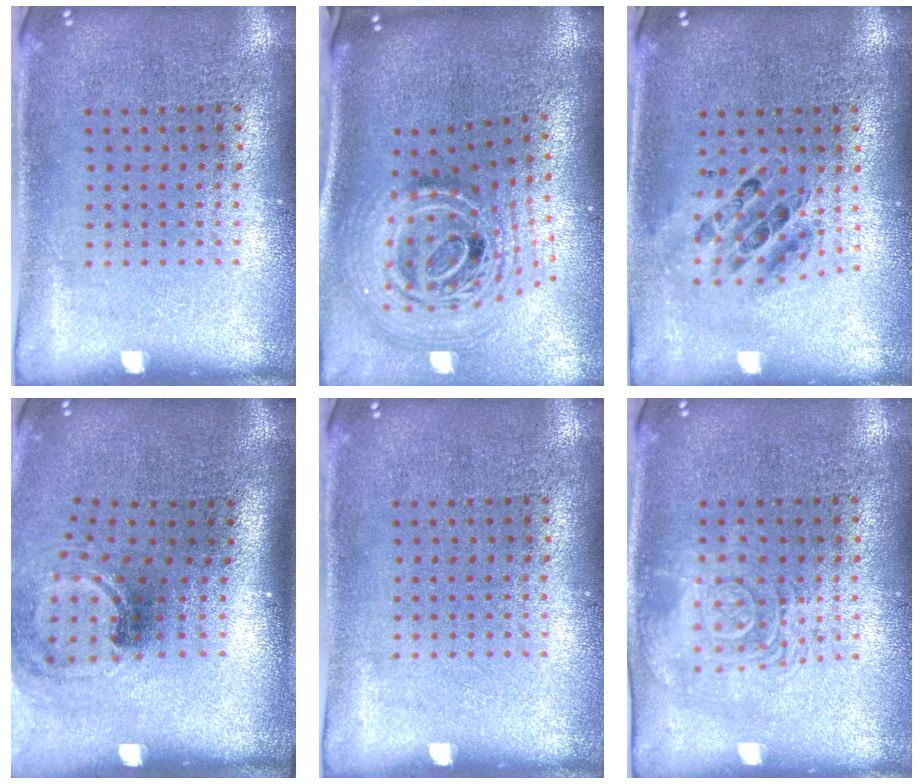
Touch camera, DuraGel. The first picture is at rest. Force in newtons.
{"total": 2.7, "press": 1.9, "slide": 2.0}
{"total": 0.8, "press": 0.8, "slide": 0.1}
{"total": 1.6, "press": 1.2, "slide": 1.1}
{"total": 0.0}
{"total": 2.8, "press": 2.7, "slide": 0.4}